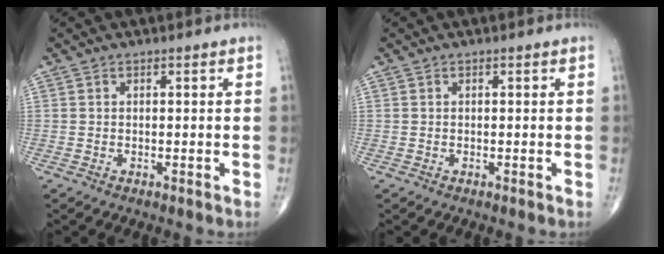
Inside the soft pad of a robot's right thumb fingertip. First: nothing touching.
{"total": 0.0}